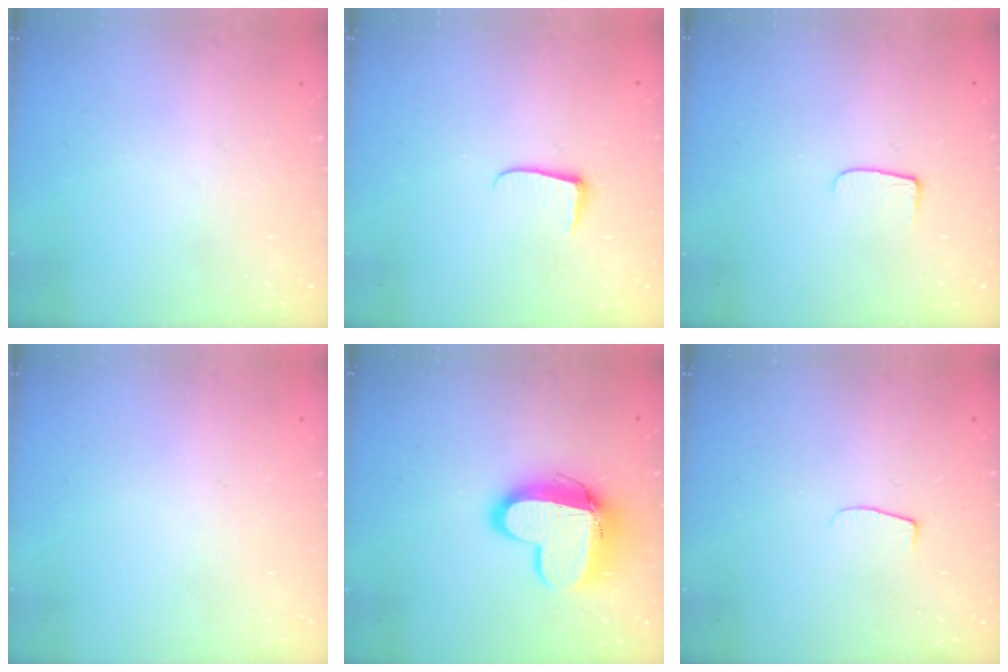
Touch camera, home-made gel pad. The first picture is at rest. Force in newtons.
{"total": 4.9, "press": 4.8, "slide": 0.6}
{"total": 6.5, "press": 6.5, "slide": 0.7}
{"total": 0.6, "press": 0.6, "slide": 0.2}
{"total": 14.1, "press": 14.1, "slide": 1.1}
{"total": 4.3, "press": 4.3, "slide": 0.5}